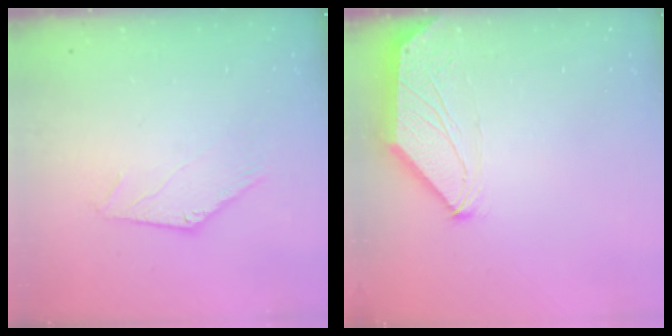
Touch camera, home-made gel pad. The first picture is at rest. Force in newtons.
{"total": 0.0}